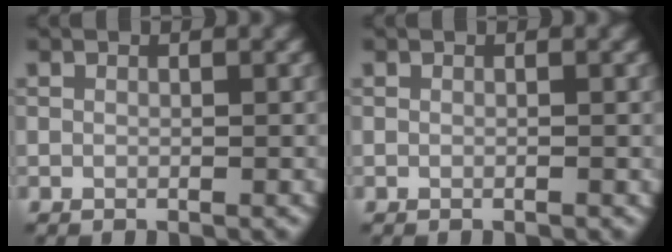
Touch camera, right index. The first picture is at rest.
{"total": 0.0}